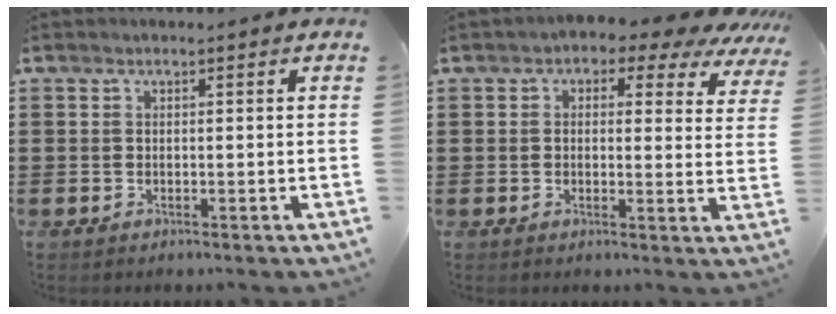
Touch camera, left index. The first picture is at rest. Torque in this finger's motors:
{"motor_torque": [2.14, 0.00, 1.05, 0.19]}